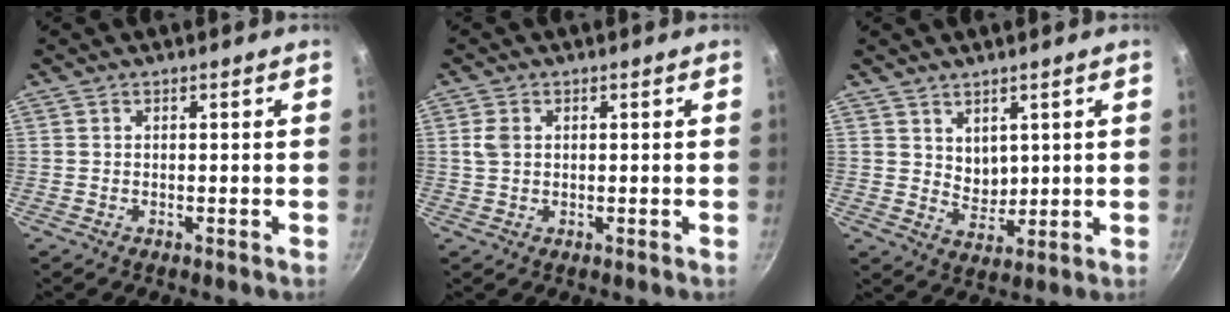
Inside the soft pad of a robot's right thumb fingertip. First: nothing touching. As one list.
[{"total": 2.7, "force": [0.5, 2.0, 1.7], "torque": [-0.028, 0.003, 0.010]}, {"total": 4.5, "force": [2.3, 3.2, 2.1], "torque": [-0.015, -0.019, 0.049]}]